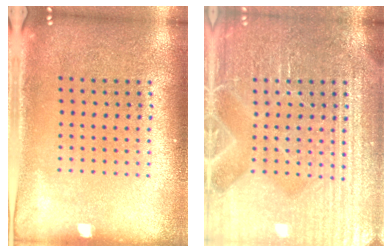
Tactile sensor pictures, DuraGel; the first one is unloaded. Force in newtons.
{"total": 7.1, "press": 7.0, "slide": 1.1}